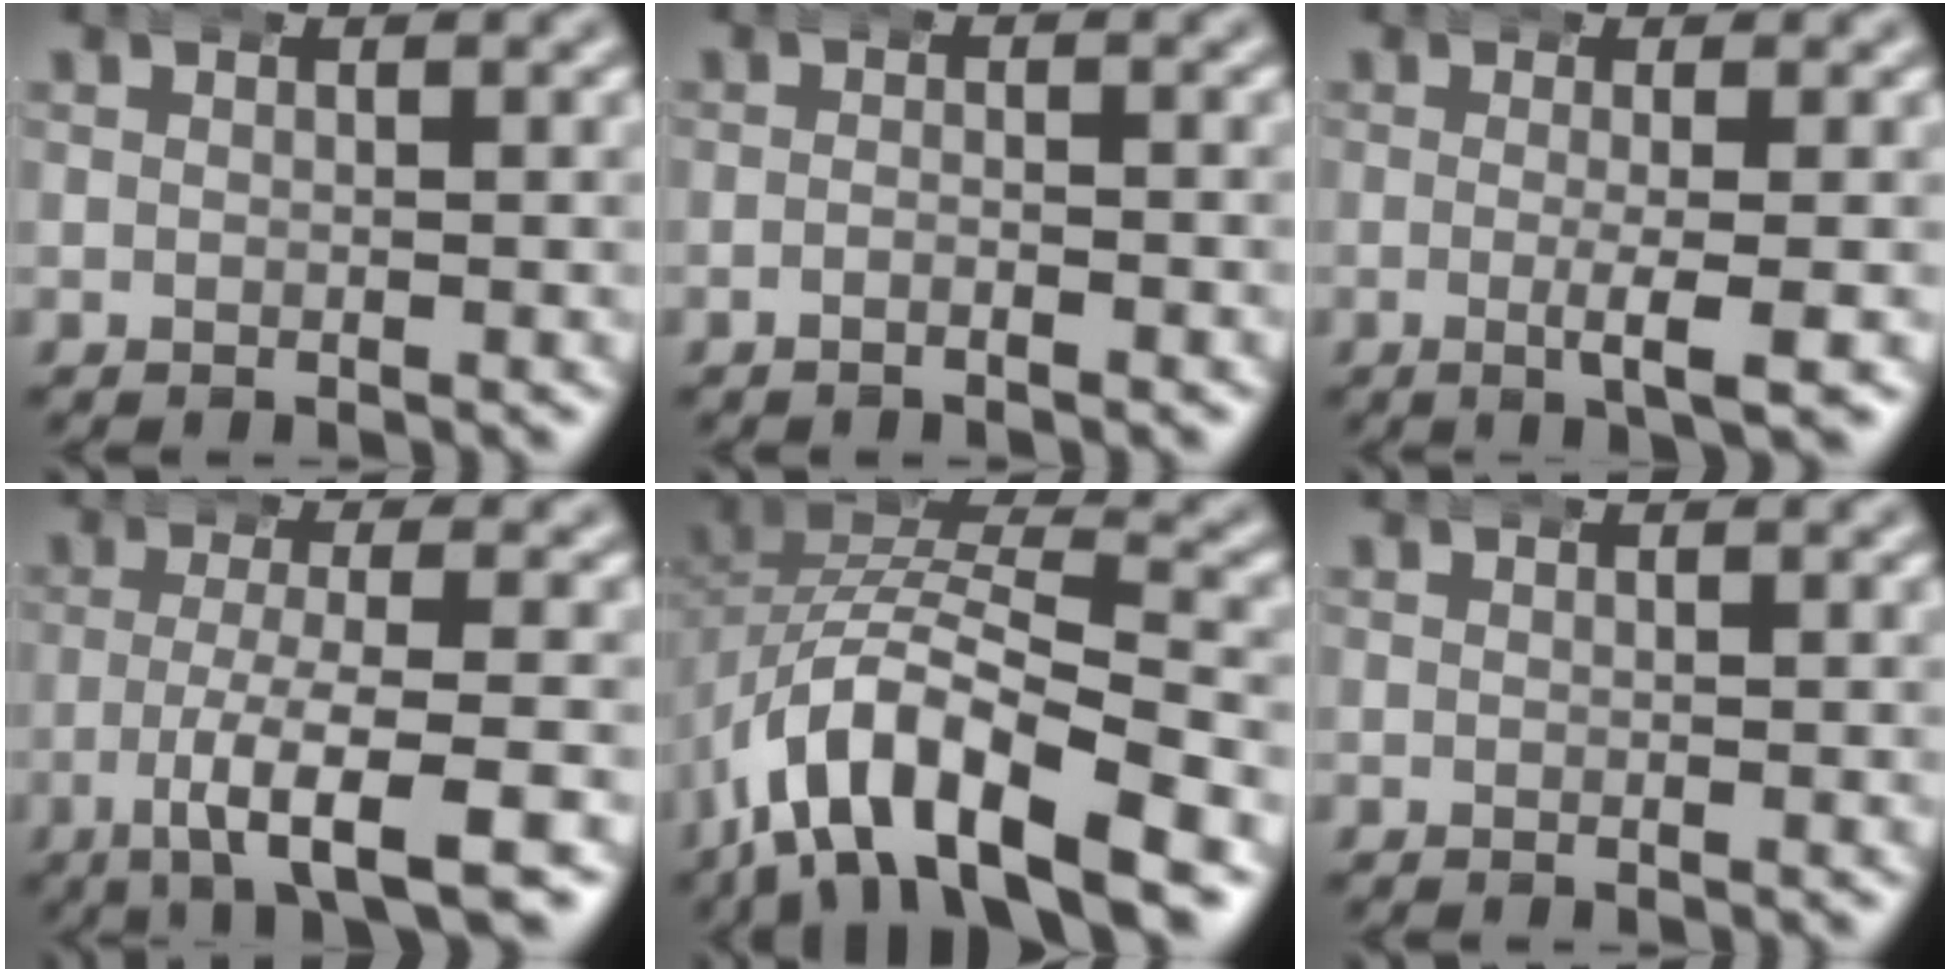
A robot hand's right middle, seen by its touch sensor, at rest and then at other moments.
{"total": 1.5, "force": [-1.2, 0.2, 0.8], "torque": [-0.007, 0.002, -0.029]}
{"total": 3.4, "force": [-0.7, 0.3, 3.3], "torque": [-0.056, -0.003, -0.017]}
{"total": 7.4, "force": [-4.1, 1.8, 5.8], "torque": [-0.109, -0.022, -0.057]}
{"total": 12.1, "force": [-3.7, 7.7, 8.5], "torque": [-0.170, -0.032, -0.056]}
{"total": 0.0}